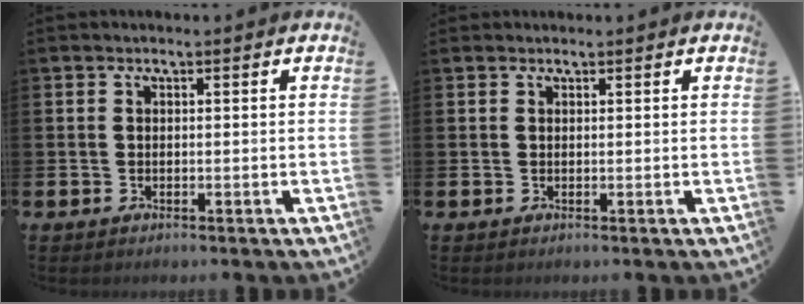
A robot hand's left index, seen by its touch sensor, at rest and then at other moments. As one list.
[{"total": 0.6, "force": [0.6, 0.1, -0.1], "torque": [0.010, -0.002, 0.009]}]